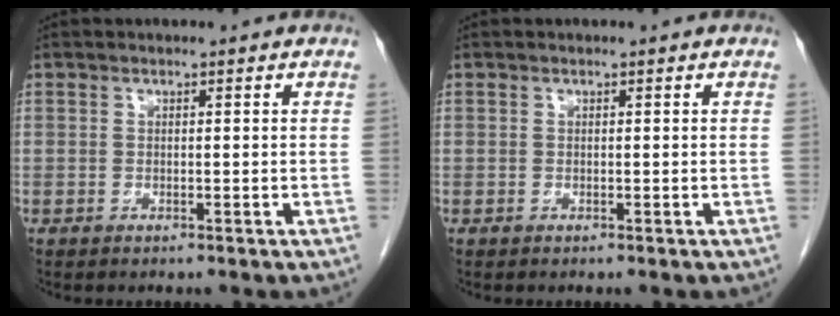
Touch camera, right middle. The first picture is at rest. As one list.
[{"total": 0.0}]